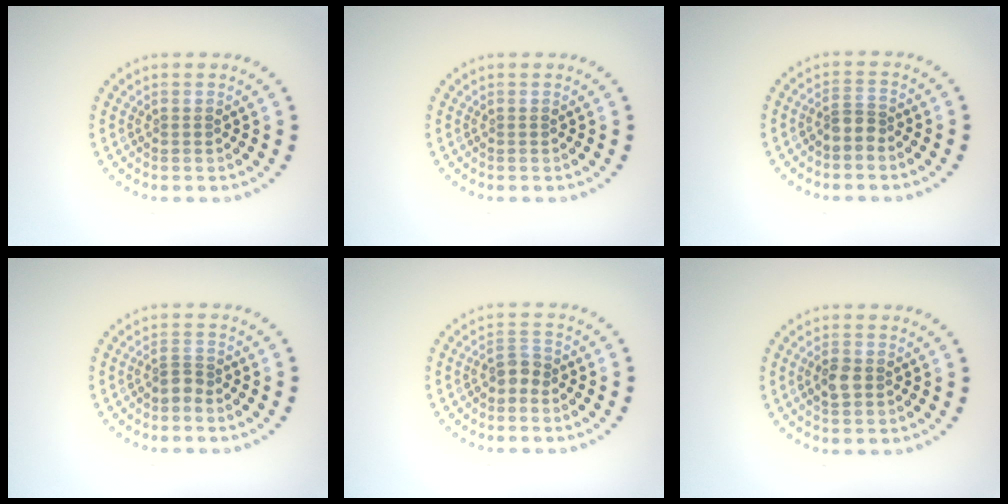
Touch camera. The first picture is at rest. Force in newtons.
{"total": 0.0}
{"total": 1.8, "press": 1.5, "slide": 1.1}
{"total": 1.2, "press": 0.8, "slide": 0.9}
{"total": 1.8, "press": 1.5, "slide": 1.0}
{"total": 1.9, "press": 1.9, "slide": 0.2}